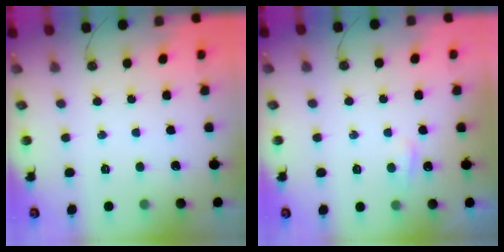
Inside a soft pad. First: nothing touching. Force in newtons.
{"total": 3.2, "press": 3.2, "slide": 0.5}